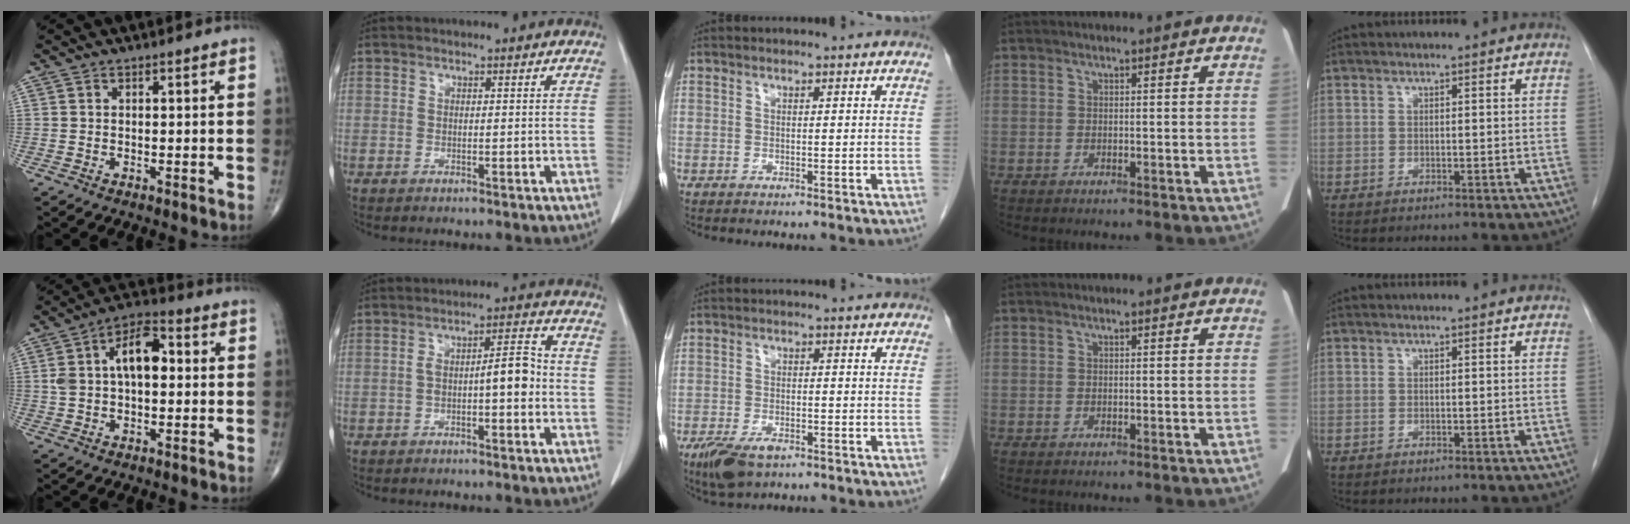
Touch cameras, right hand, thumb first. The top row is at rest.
{"thumb": {"total": 11.4, "force": [1.5, 6.2, 9.4], "torque": [-0.166, 0.031, 0.020]}, "index": {"total": 6.2, "force": [-1.1, 1.5, 5.9], "torque": [-0.095, 0.028, -0.017]}, "middle": {"total": 5.7, "force": [-3.6, 2.4, 3.7], "torque": [-0.073, -0.008, -0.059]}}